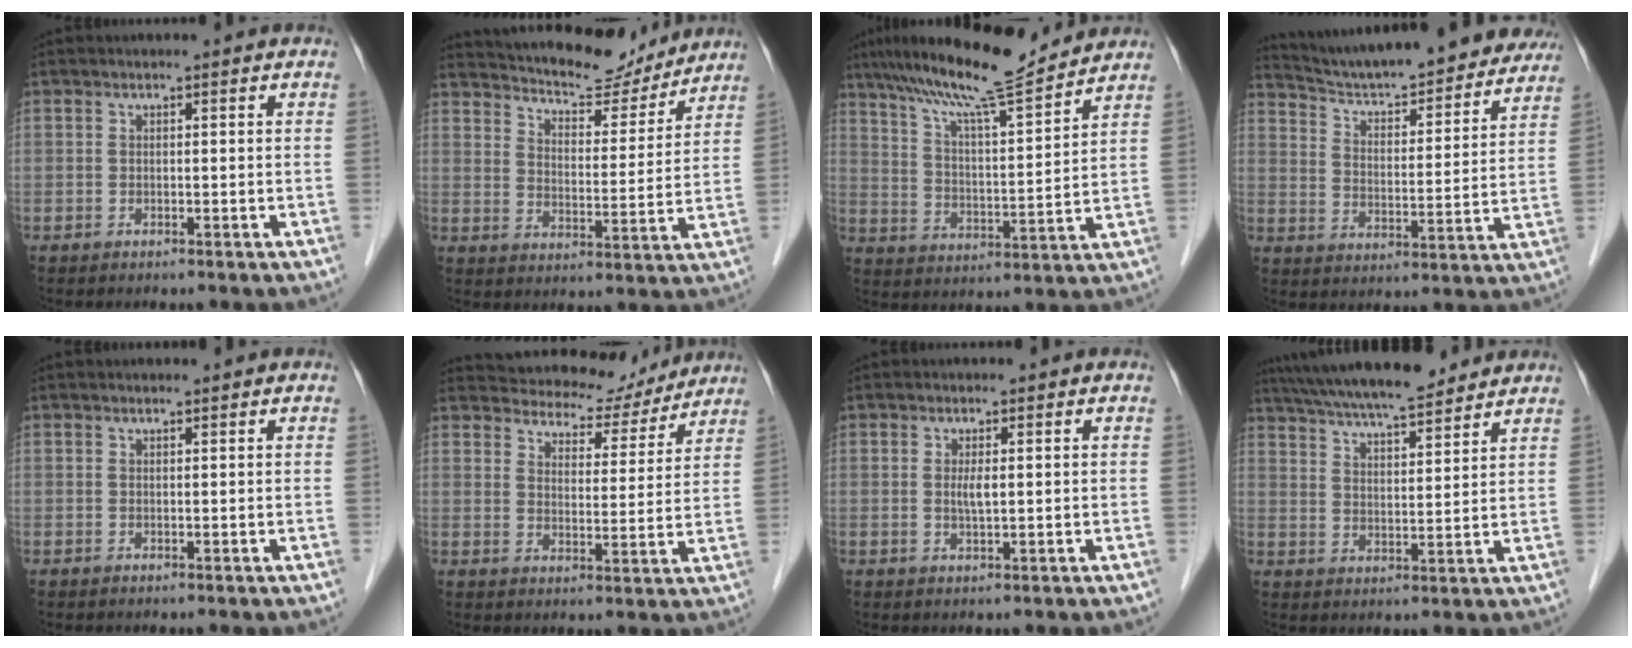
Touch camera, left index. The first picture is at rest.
{"total": 15.0, "force": [13.9, 3.7, 4.3], "torque": [-0.065, -0.004, 0.194]}
{"total": 14.3, "force": [12.4, 0.2, 7.0], "torque": [-0.123, 0.003, 0.205]}
{"total": 24.7, "force": [22.6, 4.4, 8.9], "torque": [-0.134, -0.024, 0.302]}
{"total": 0.6, "force": [0.6, 0.0, 0.2], "torque": [-0.007, 0.003, 0.010]}
{"total": 12.9, "force": [11.9, 4.3, 2.7], "torque": [-0.029, 0.001, 0.151]}
{"total": 1.8, "force": [0.1, 0.3, 1.8], "torque": [-0.037, -0.006, 0.003]}
{"total": 15.9, "force": [14.0, 2.4, 7.2], "torque": [-0.127, 0.023, 0.223]}